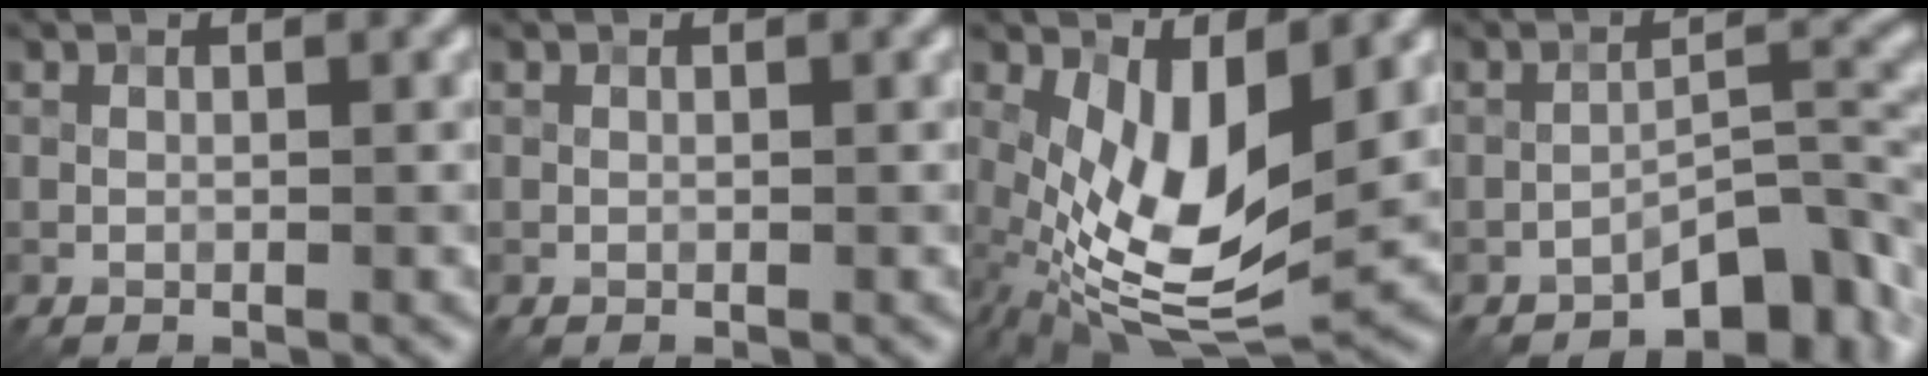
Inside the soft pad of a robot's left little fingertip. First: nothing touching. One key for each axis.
{"total": 0.0}
{"total": 10.0, "fx": 0.4, "fy": 4.6, "fz": 8.9, "tx": -0.184, "ty": -0.021, "tz": 0.007}
{"total": 6.3, "fx": -4.3, "fy": 2.3, "fz": 4.0, "tx": -0.045, "ty": 0.015, "tz": -0.067}